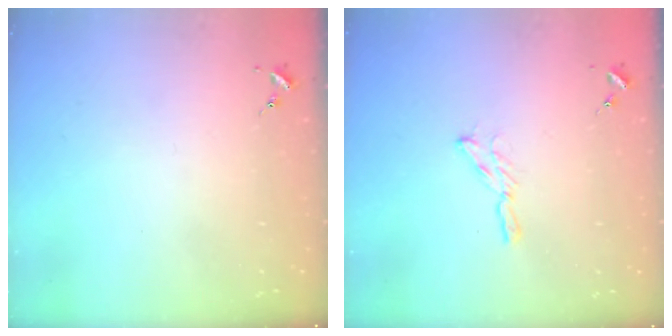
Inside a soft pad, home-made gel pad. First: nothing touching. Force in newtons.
{"total": 5.3, "press": 5.3, "slide": 0.5}